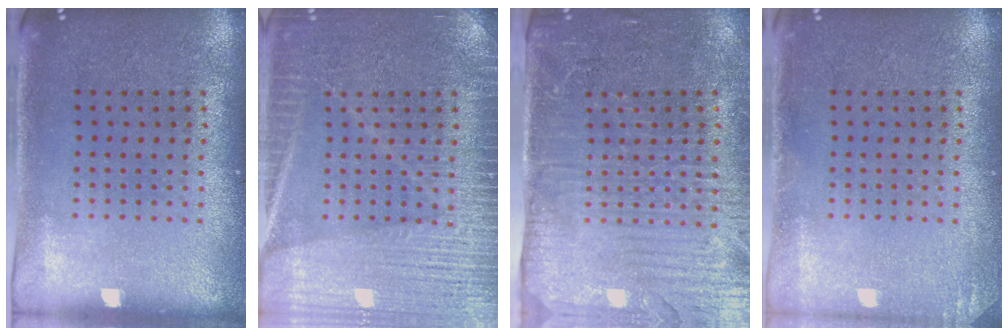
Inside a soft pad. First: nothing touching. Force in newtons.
{"total": 5.6, "press": 5.5, "slide": 0.9}
{"total": 4.2, "press": 3.7, "slide": 2.0}
{"total": 1.1, "press": 1.1, "slide": 0.1}